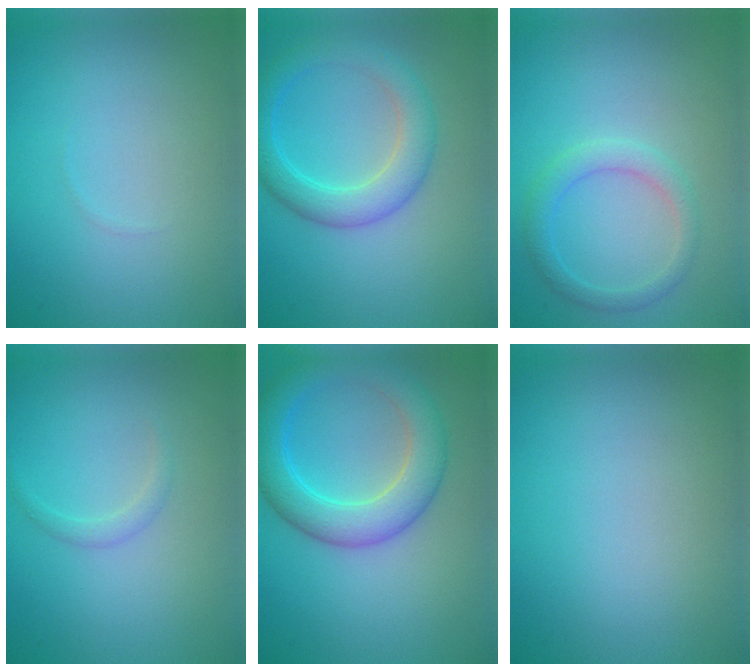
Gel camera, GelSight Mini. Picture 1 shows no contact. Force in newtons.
{"total": 4.2, "press": 4.2, "slide": 0.2}
{"total": 2.2, "press": 2.2, "slide": 0.1}
{"total": 0.9, "press": 0.9, "slide": 0.0}
{"total": 5.6, "press": 5.6, "slide": 0.1}
{"total": 0.0}